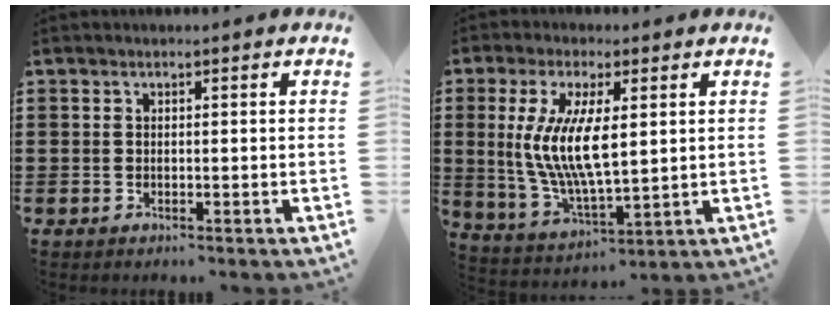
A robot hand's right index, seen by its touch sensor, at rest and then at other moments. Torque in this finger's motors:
{"motor_torque": [2.14, 0.00, 1.05, 0.21]}